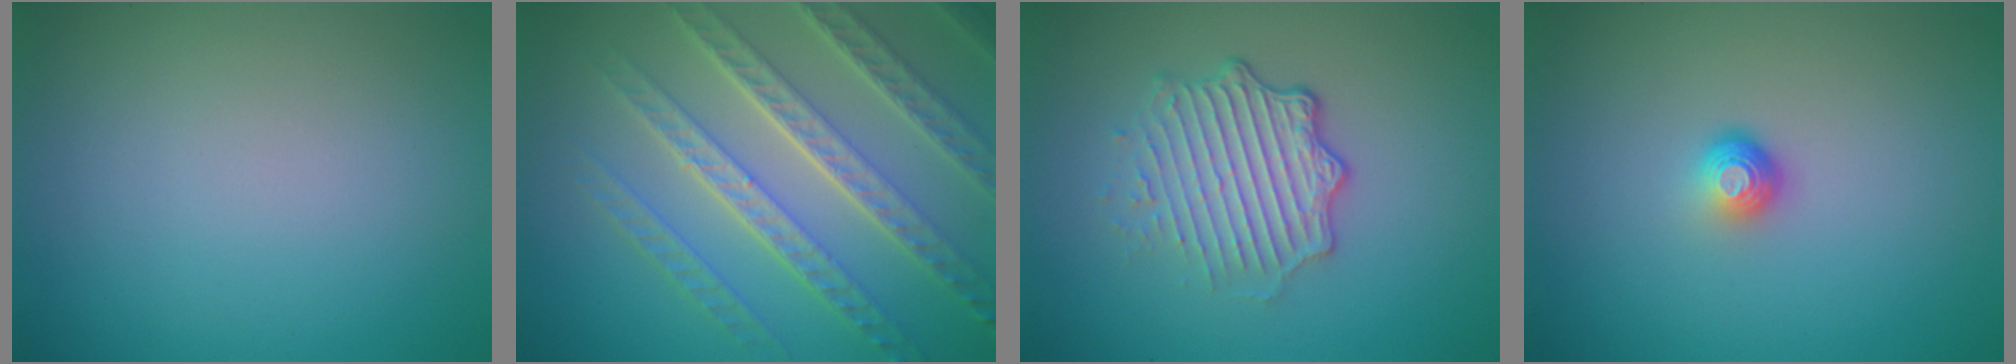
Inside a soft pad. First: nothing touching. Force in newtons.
{"total": 8.0, "press": 5.7, "slide": 5.6}
{"total": 4.9, "press": 3.5, "slide": 3.4}
{"total": 1.8, "press": 1.2, "slide": 1.4}